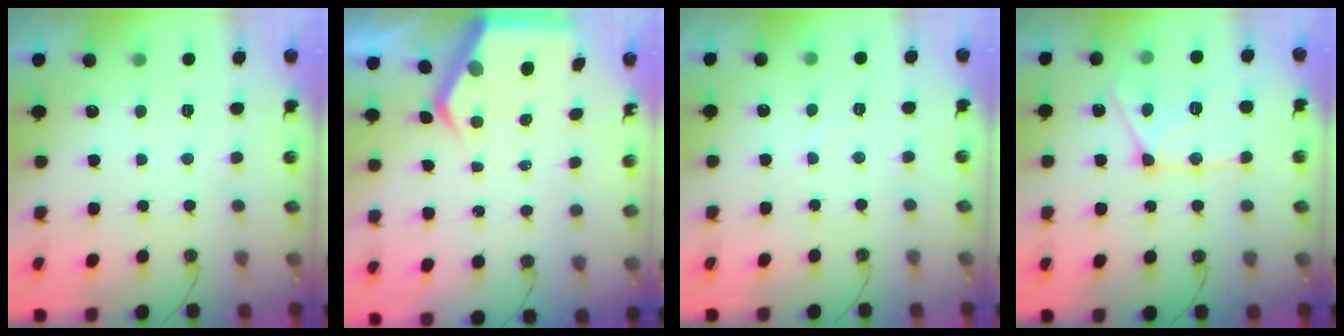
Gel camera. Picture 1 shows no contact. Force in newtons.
{"total": 6.9, "press": 6.9, "slide": 0.8}
{"total": 2.8, "press": 2.8, "slide": 0.5}
{"total": 16.1, "press": 16.1, "slide": 1.4}